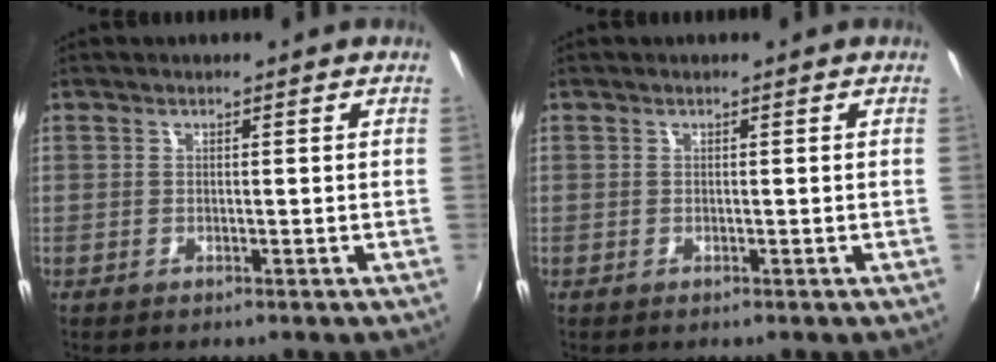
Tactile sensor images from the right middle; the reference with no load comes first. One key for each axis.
{"total": 0.0}